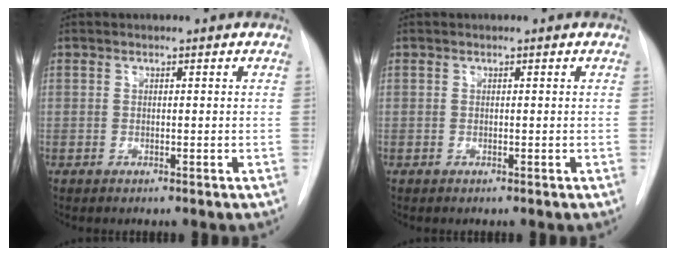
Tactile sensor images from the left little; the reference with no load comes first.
{"total": 0.0}